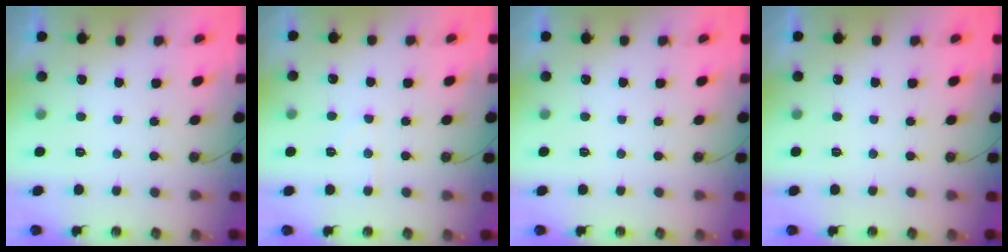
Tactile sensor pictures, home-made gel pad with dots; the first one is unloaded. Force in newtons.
{"total": 6.0, "press": 6.0, "slide": 0.7}
{"total": 0.0}
{"total": 0.0}